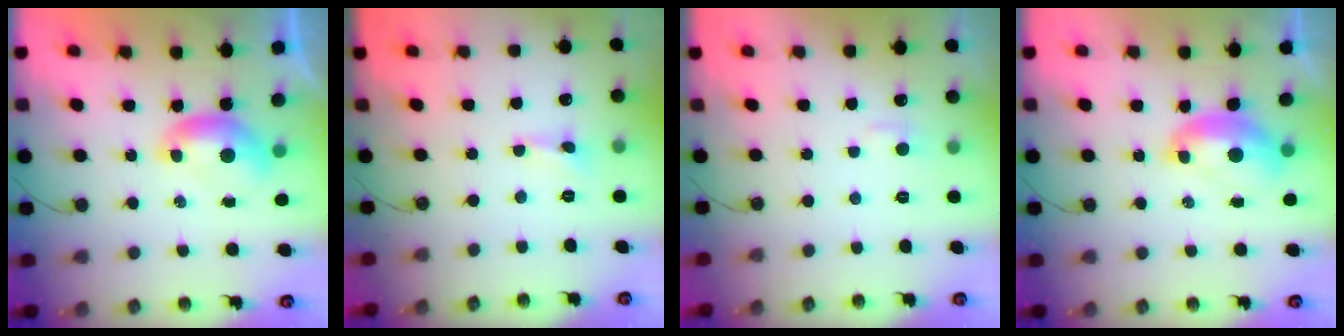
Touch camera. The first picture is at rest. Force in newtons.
{"total": 0.9, "press": 0.8, "slide": 0.4}
{"total": 2.0, "press": 1.9, "slide": 0.5}
{"total": 2.1, "press": 2.0, "slide": 0.7}